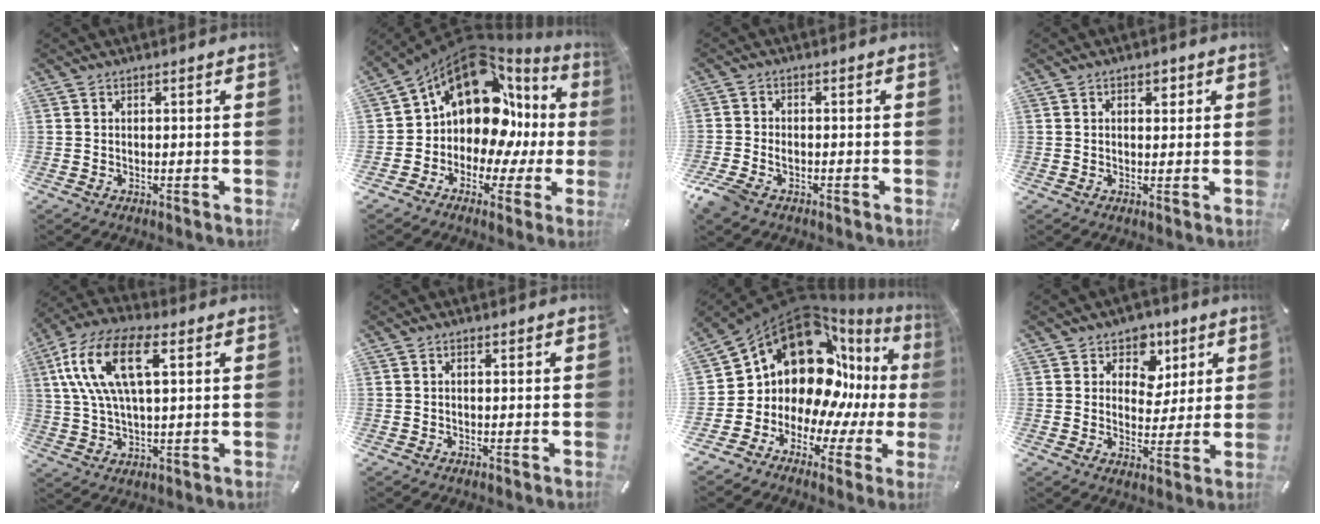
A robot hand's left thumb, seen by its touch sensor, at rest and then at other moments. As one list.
[{"total": 16.8, "force": [6.0, 11.6, 10.6], "torque": [-0.188, -0.064, 0.097]}, {"total": 3.7, "force": [-1.9, 2.4, 2.0], "torque": [-0.045, 0.008, -0.036]}, {"total": 2.1, "force": [0.8, 1.6, 1.2], "torque": [-0.010, 0.001, 0.007]}, {"total": 15.2, "force": [5.6, 6.9, 12.3], "torque": [-0.274, 0.005, 0.097]}, {"total": 0.7, "force": [0.3, 0.4, 0.5], "torque": [-0.009, 0.003, 0.004]}, {"total": 18.9, "force": [7.4, 13.8, 10.6], "torque": [-0.189, -0.093, 0.134]}, {"total": 7.9, "force": [3.5, 6.8, 2.1], "torque": [-0.024, -0.029, 0.058]}]